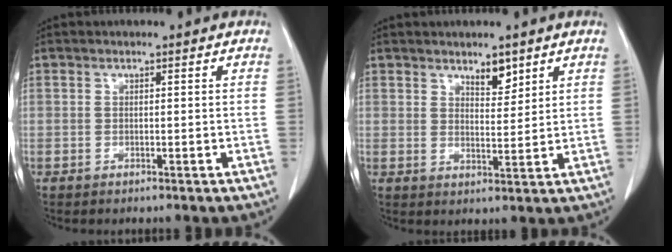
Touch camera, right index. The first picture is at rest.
{"total": 4.0, "force": [2.7, 1.7, 2.3], "torque": [-0.037, -0.005, 0.050]}